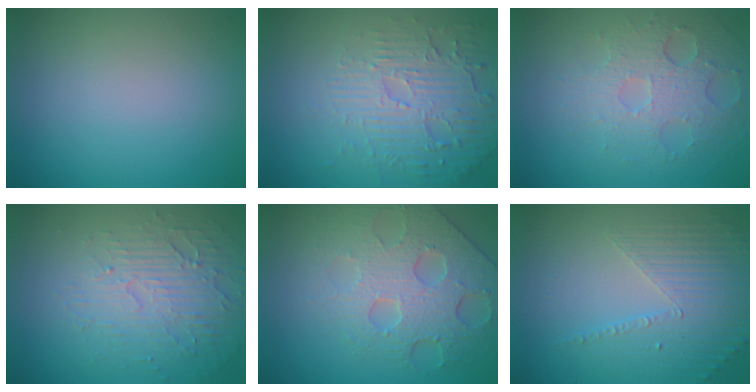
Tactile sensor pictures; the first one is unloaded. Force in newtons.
{"total": 5.9, "press": 3.7, "slide": 4.6}
{"total": 3.6, "press": 3.3, "slide": 1.5}
{"total": 4.1, "press": 3.3, "slide": 2.4}
{"total": 5.6, "press": 4.9, "slide": 2.9}
{"total": 5.2, "press": 3.2, "slide": 4.0}